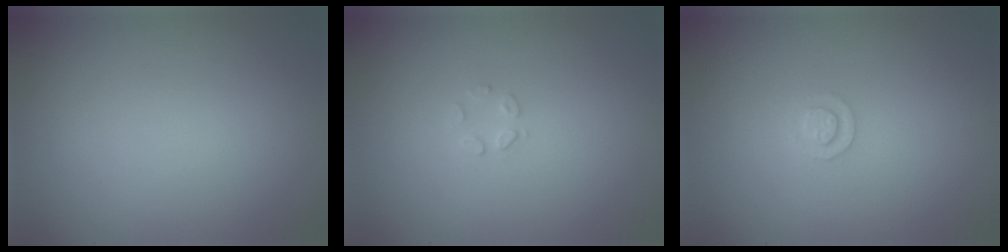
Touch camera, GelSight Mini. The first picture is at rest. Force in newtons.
{"total": 1.0, "press": 1.0, "slide": 0.1}
{"total": 1.3, "press": 1.2, "slide": 0.3}